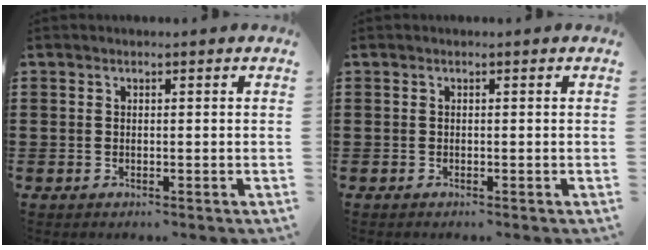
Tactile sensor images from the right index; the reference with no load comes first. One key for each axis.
{"total": 0.0}